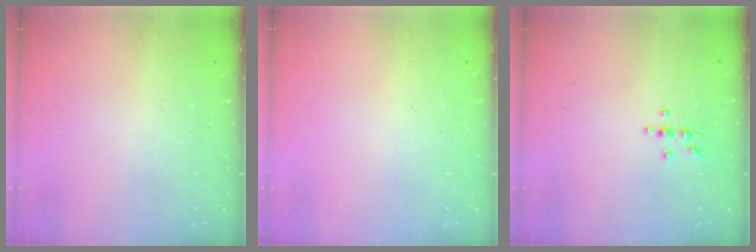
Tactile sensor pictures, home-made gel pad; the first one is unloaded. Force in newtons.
{"total": 0.0}
{"total": 3.8, "press": 3.7, "slide": 0.5}